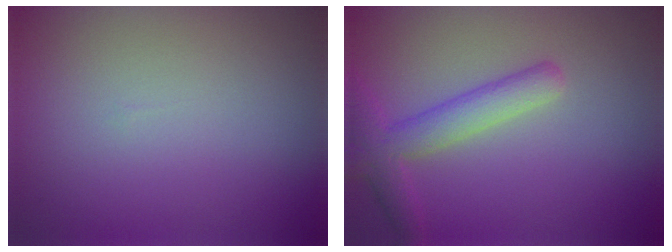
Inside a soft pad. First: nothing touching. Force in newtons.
{"total": 3.8, "press": 3.7, "slide": 0.2}